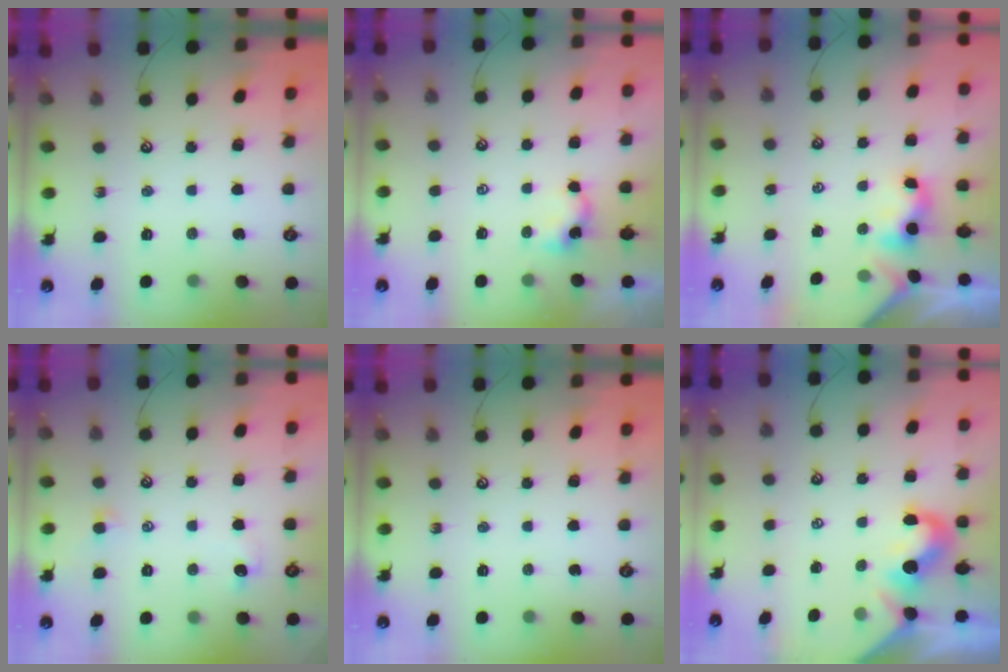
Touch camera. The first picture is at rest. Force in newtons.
{"total": 0.0}
{"total": 0.8, "press": 0.7, "slide": 0.4}
{"total": 1.0, "press": 0.7, "slide": 0.7}
{"total": 0.0}
{"total": 1.4, "press": 1.2, "slide": 0.7}